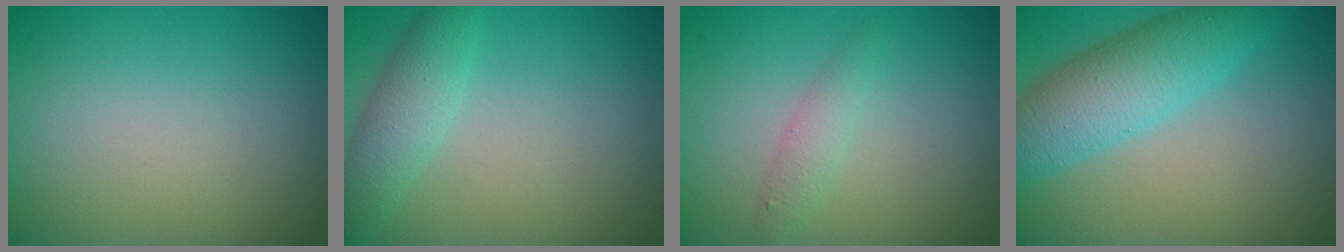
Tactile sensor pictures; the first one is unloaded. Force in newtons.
{"total": 3.1, "press": 3.1, "slide": 0.1}
{"total": 1.4, "press": 1.4, "slide": 0.1}
{"total": 6.1, "press": 6.1, "slide": 0.1}